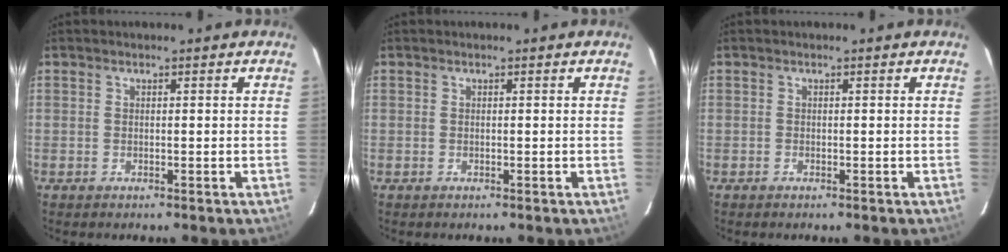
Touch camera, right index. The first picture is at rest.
{"total": 0.0}
{"total": 0.0}